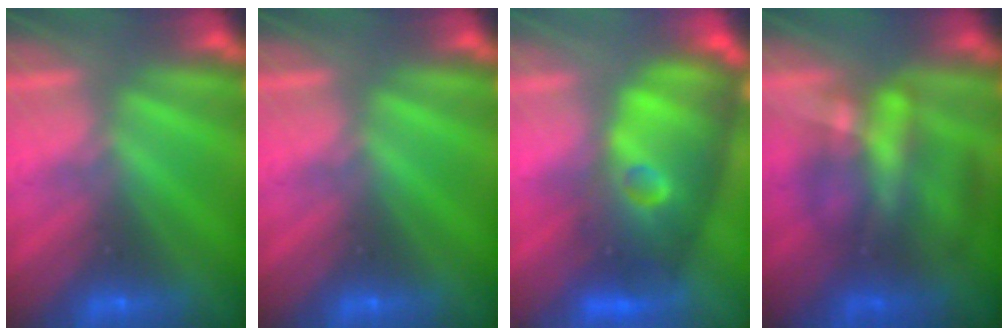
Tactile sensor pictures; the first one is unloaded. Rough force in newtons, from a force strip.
{"total": 0.0}
{"total": 8.0}
{"total": 4.7}